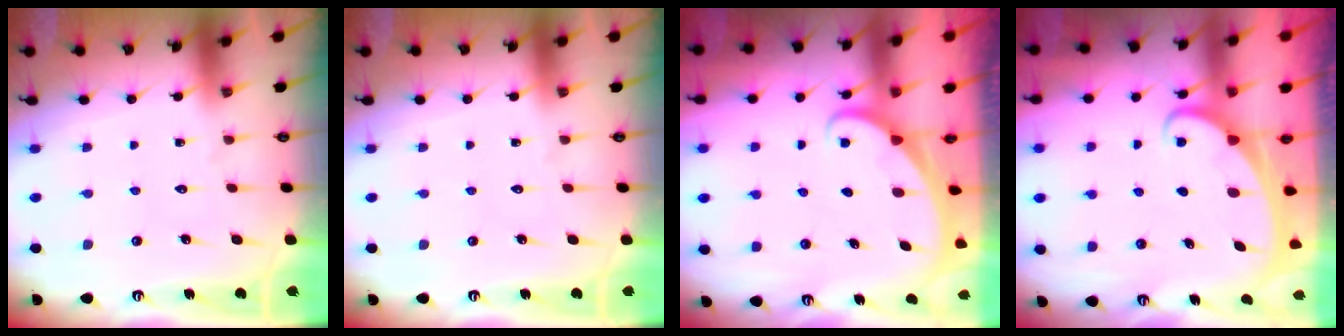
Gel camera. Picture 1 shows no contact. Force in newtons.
{"total": 0.0}
{"total": 1.9, "press": 1.9, "slide": 0.1}
{"total": 2.0, "press": 2.0, "slide": 0.1}